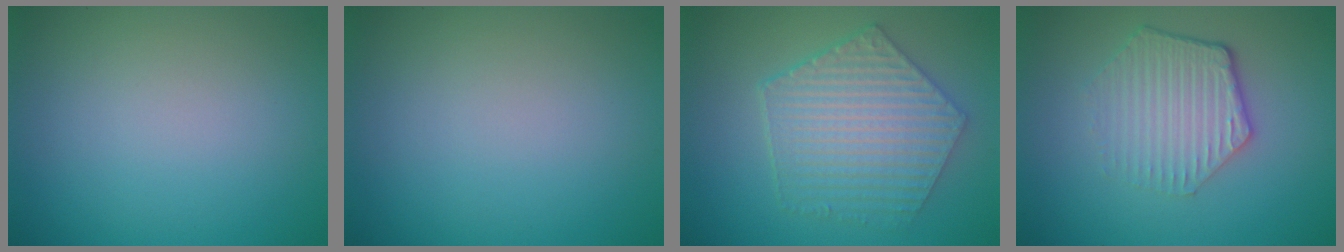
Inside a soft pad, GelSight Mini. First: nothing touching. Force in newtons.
{"total": 0.0}
{"total": 5.9, "press": 4.8, "slide": 3.6}
{"total": 4.1, "press": 3.3, "slide": 2.5}